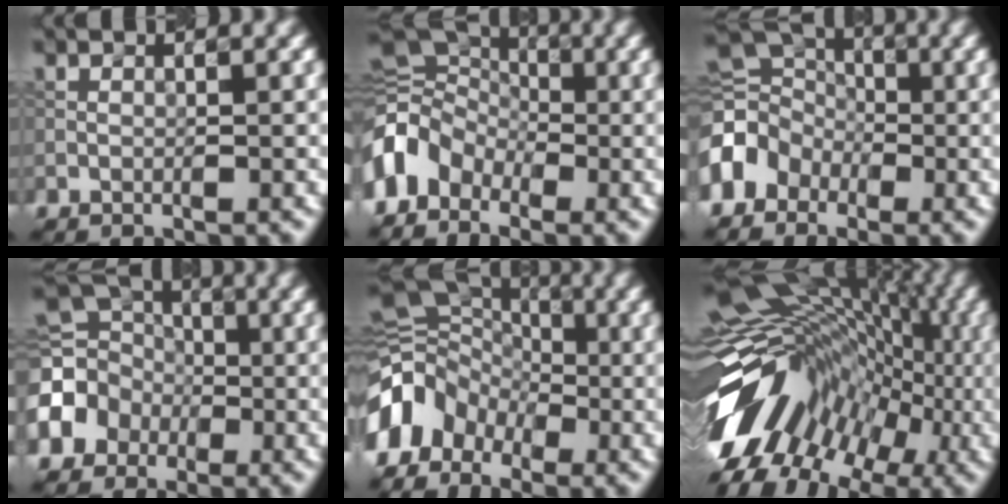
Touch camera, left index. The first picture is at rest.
{"total": 6.2, "force": [-2.2, 4.8, 3.2], "torque": [-0.044, 0.009, -0.059]}
{"total": 7.1, "force": [-2.5, 5.6, 3.6], "torque": [-0.052, 0.006, -0.061]}
{"total": 8.5, "force": [-2.0, 7.4, 3.7], "torque": [-0.070, -0.001, -0.067]}
{"total": 6.9, "force": [-2.9, 5.3, 3.3], "torque": [-0.051, 0.009, -0.069]}
{"total": 14.4, "force": [-3.3, 9.6, 10.2], "torque": [-0.161, 0.029, -0.058]}